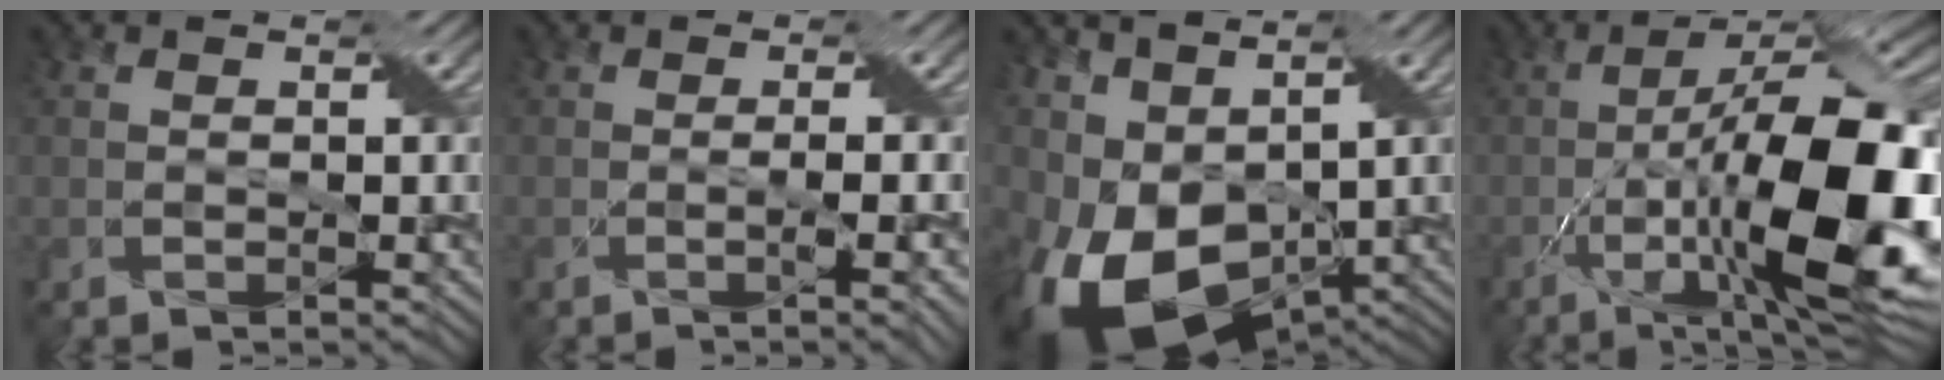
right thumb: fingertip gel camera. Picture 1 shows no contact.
{"total": 4.0, "force": [-0.5, 0.7, 3.9], "torque": [-0.059, 0.005, -0.010]}
{"total": 13.0, "force": [-1.7, 8.2, 9.9], "torque": [-0.223, -0.018, -0.010]}
{"total": 19.5, "force": [-4.8, 6.5, 17.8], "torque": [-0.277, 0.003, -0.076]}